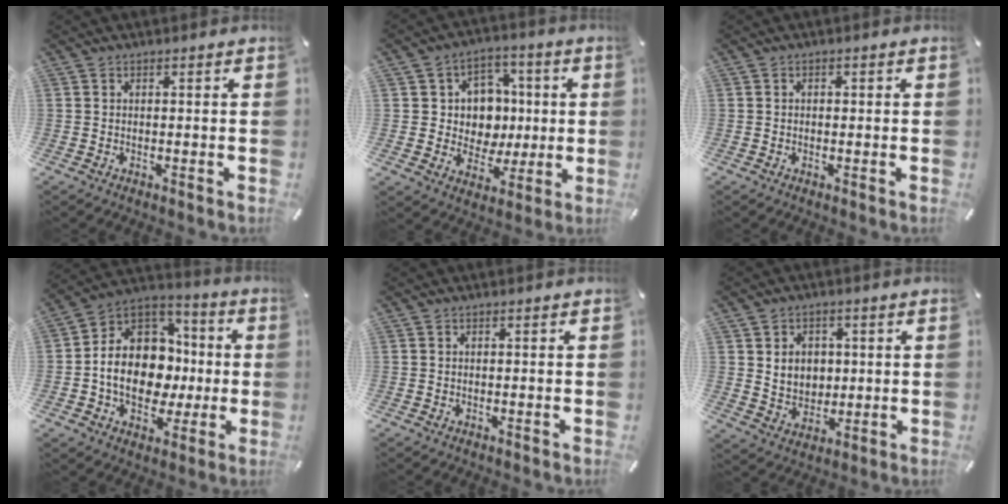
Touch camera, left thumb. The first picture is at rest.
{"total": 10.7, "force": [0.9, 10.3, 2.9], "torque": [-0.039, -0.009, 0.027]}
{"total": 0.7, "force": [-0.1, 0.6, 0.4], "torque": [-0.006, 0.003, -0.004]}
{"total": 15.7, "force": [-2.2, 13.0, 8.6], "torque": [-0.167, -0.001, -0.036]}
{"total": 0.0}
{"total": 6.7, "force": [1.7, 6.1, 2.3], "torque": [-0.041, 0.001, 0.030]}